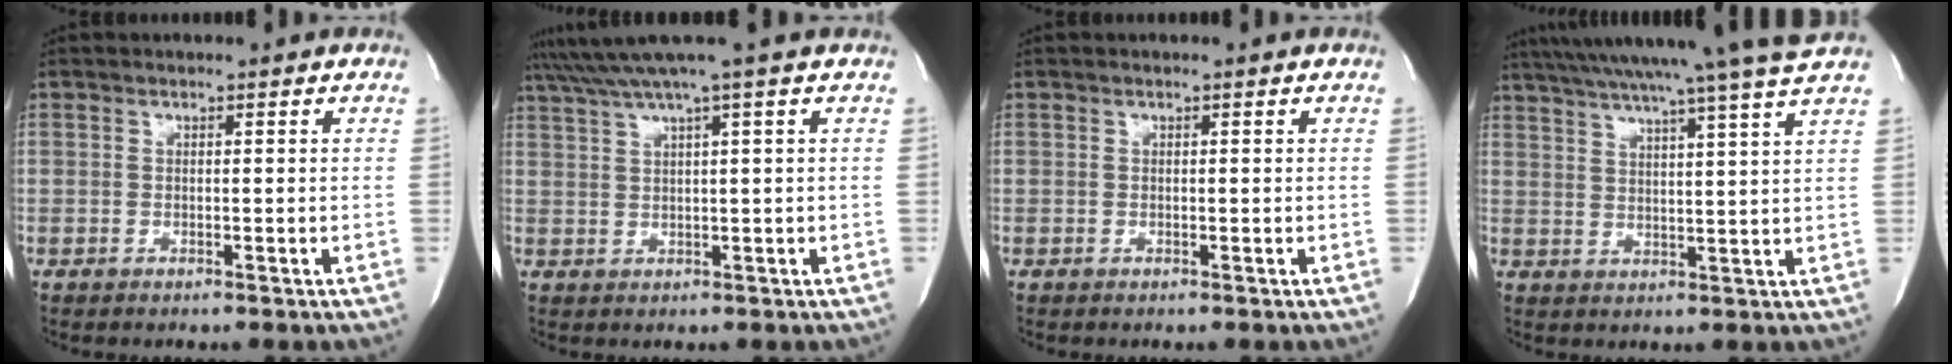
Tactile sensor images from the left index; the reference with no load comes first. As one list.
[{"total": 5.5, "force": [4.2, -2.2, 2.9], "torque": [-0.057, 0.022, 0.080]}, {"total": 0.0}, {"total": 20.1, "force": [17.4, -2.2, 9.8], "torque": [-0.170, -0.018, 0.240]}]